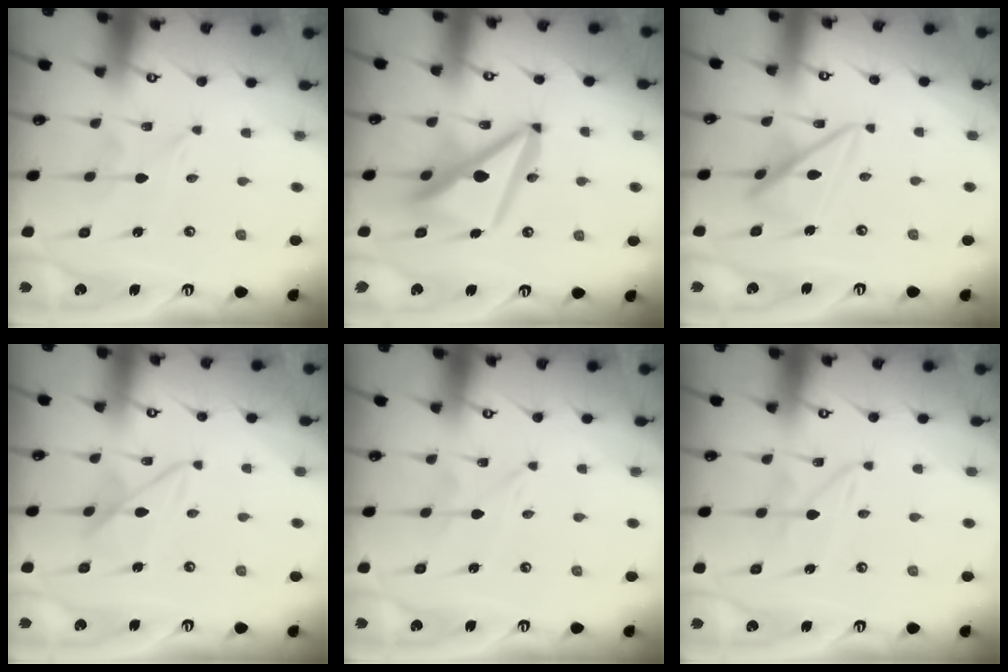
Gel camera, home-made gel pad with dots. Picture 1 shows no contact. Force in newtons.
{"total": 13.9, "press": 13.8, "slide": 1.9}
{"total": 12.7, "press": 12.6, "slide": 1.2}
{"total": 7.0, "press": 7.0, "slide": 0.4}
{"total": 0.0}
{"total": 1.6, "press": 1.6, "slide": 0.1}